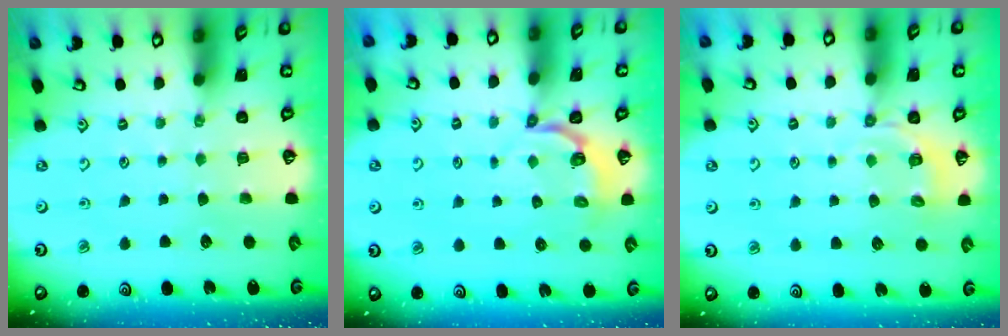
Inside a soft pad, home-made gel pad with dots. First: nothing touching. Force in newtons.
{"total": 3.4, "press": 2.5, "slide": 2.3}
{"total": 5.0, "press": 4.6, "slide": 2.0}